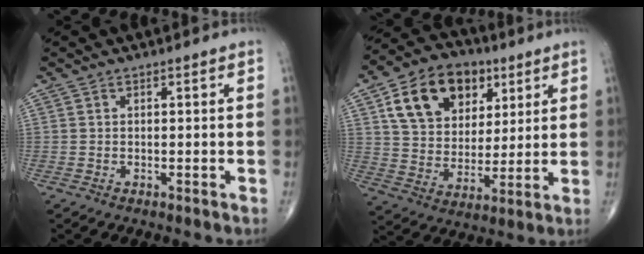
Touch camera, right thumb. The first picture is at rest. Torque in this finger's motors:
{"motor_torque": [1.04, 1.57, 0.22, -0.03, 0.21]}